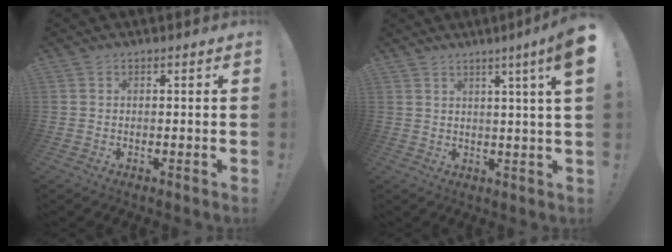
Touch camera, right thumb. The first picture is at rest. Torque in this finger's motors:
{"motor_torque": [-0.43, 2.60, 1.32, 1.45, 0.00]}